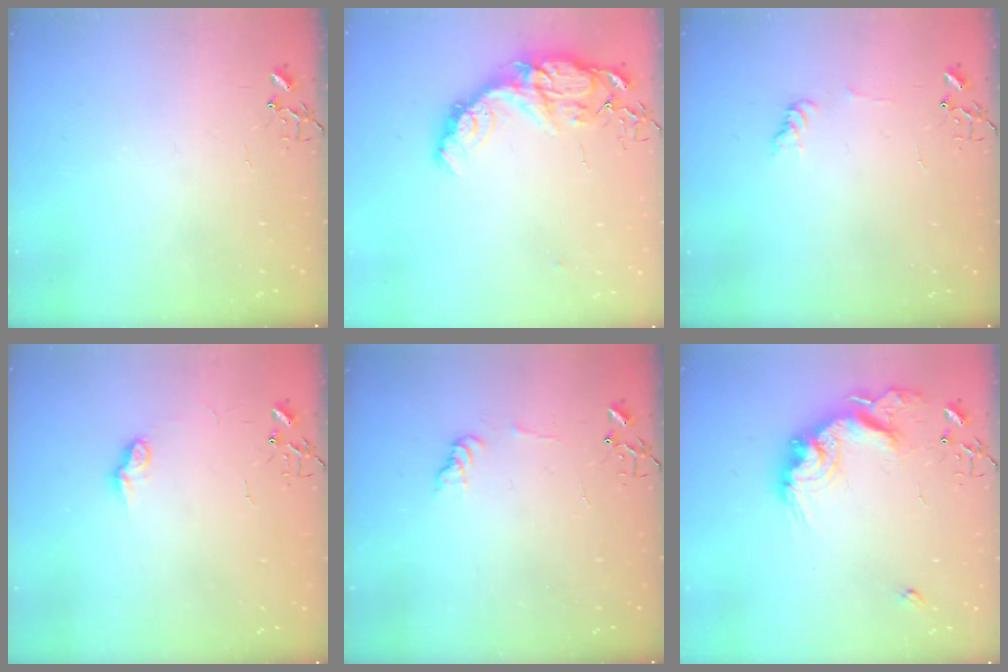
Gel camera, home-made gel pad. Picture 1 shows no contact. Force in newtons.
{"total": 17.2, "press": 17.1, "slide": 1.2}
{"total": 5.3, "press": 5.3, "slide": 0.2}
{"total": 7.2, "press": 7.2, "slide": 0.2}
{"total": 6.1, "press": 6.1, "slide": 0.4}
{"total": 18.2, "press": 18.0, "slide": 2.2}